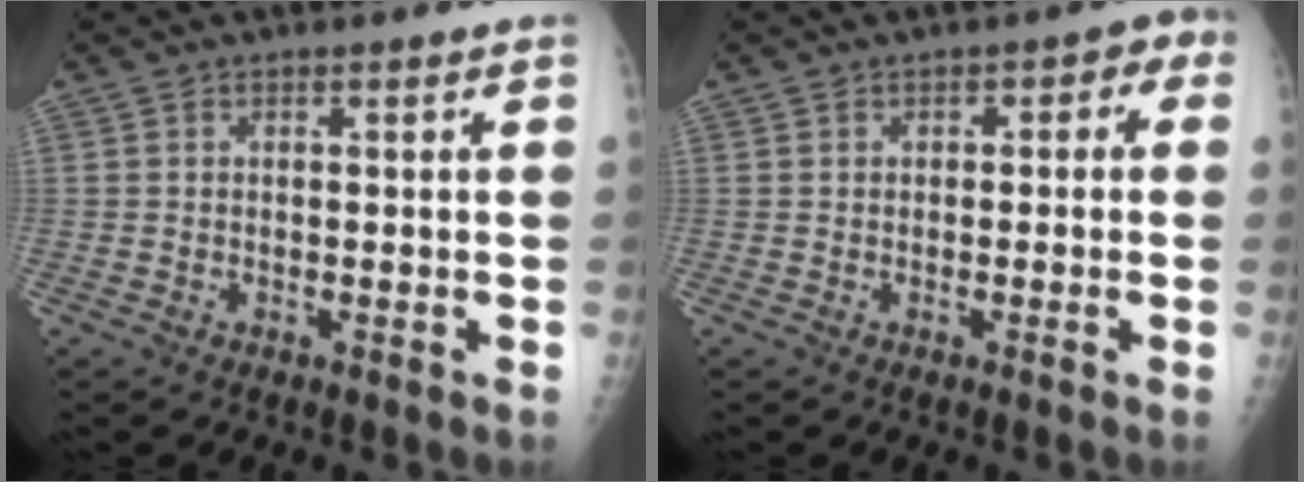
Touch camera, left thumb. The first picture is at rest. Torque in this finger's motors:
{"motor_torque": [-0.25, 0.24, 0.11, 0.18, 0.00]}